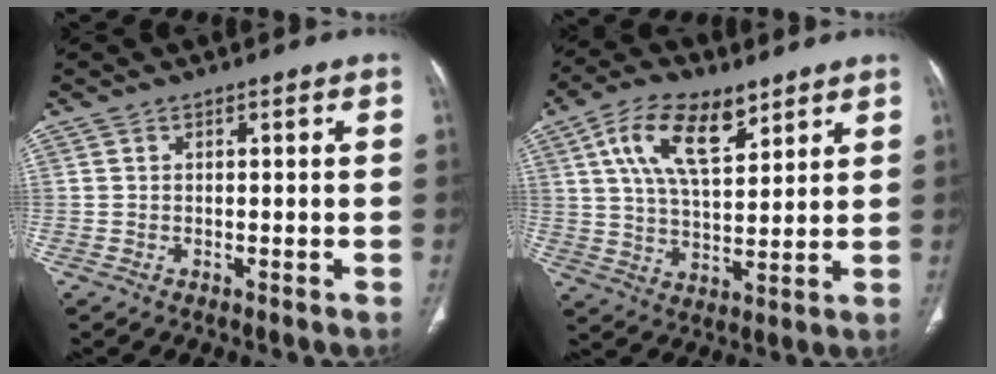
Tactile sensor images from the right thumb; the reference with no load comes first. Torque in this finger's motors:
{"motor_torque": [1.09, 1.22, 0.20, 0.21, 0.34]}